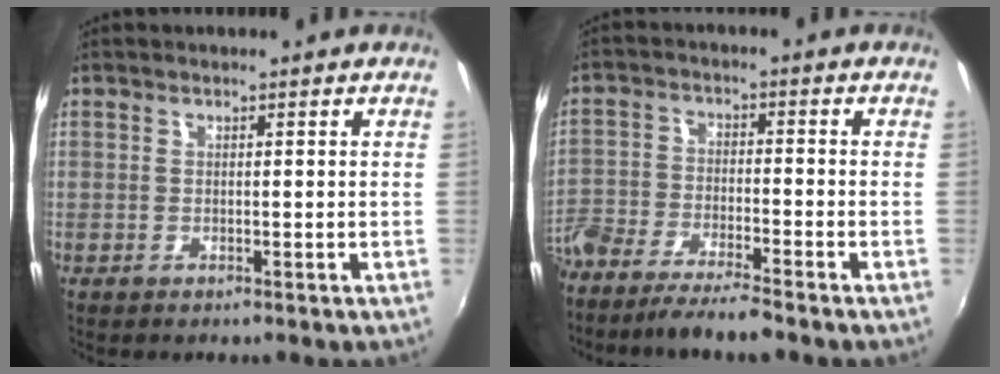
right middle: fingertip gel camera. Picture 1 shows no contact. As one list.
[{"total": 9.8, "force": [-8.1, 1.4, 5.2], "torque": [-0.128, -0.020, -0.152]}]